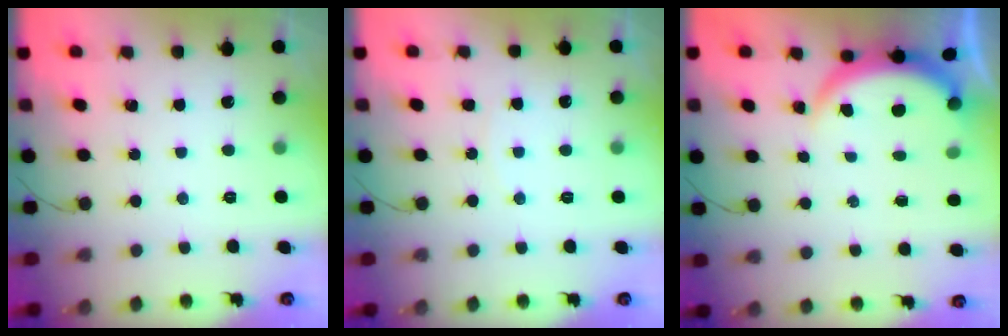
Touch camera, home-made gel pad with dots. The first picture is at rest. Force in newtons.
{"total": 4.8, "press": 4.8, "slide": 0.6}
{"total": 3.9, "press": 3.9, "slide": 0.2}